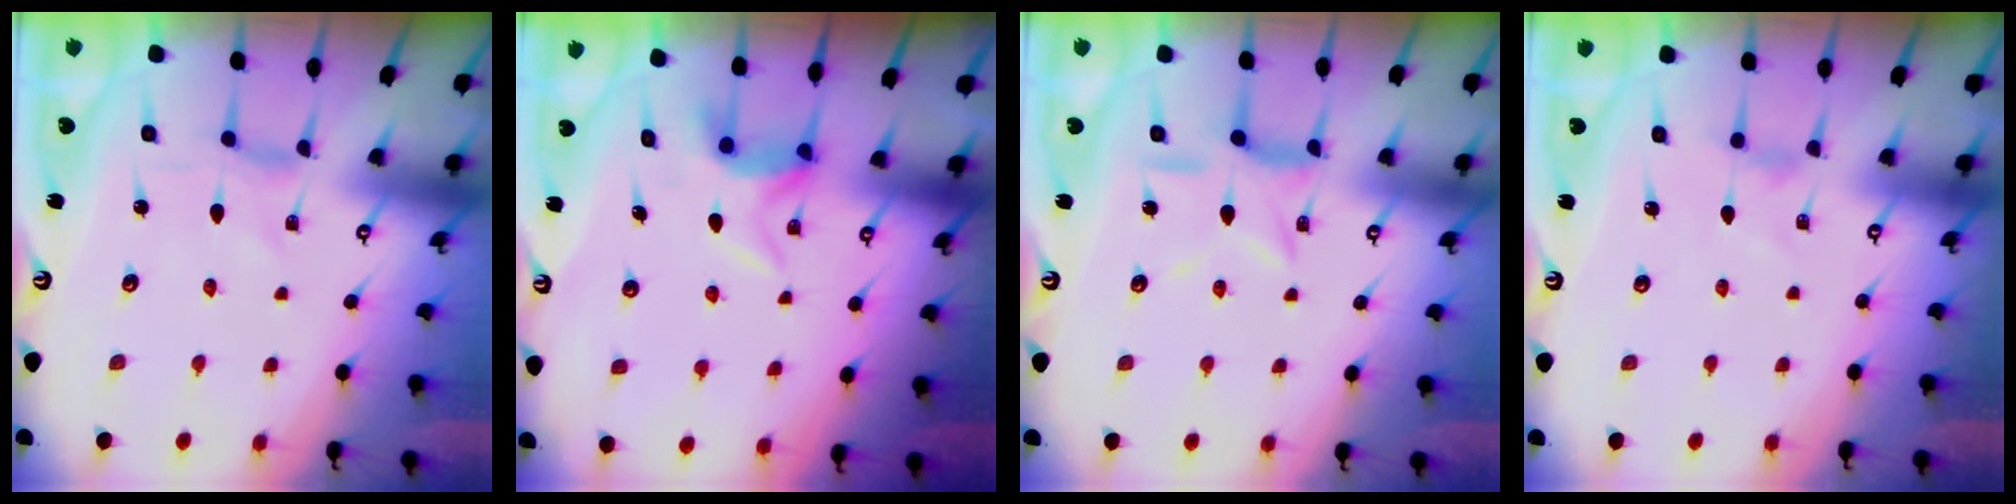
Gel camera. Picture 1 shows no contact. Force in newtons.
{"total": 6.4, "press": 6.4, "slide": 0.3}
{"total": 7.7, "press": 7.7, "slide": 0.5}
{"total": 1.3, "press": 1.3, "slide": 0.4}